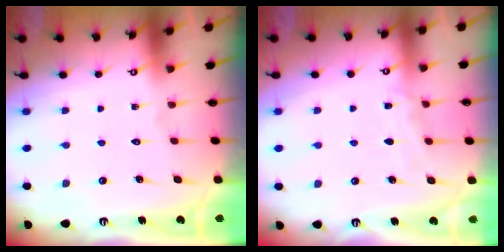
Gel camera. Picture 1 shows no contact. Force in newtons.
{"total": 5.1, "press": 5.0, "slide": 0.6}